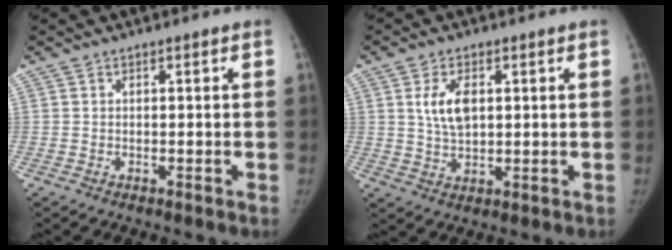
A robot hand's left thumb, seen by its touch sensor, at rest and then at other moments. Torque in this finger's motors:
{"motor_torque": [-0.08, 0.33, 0.24, 0.30, 0.05]}